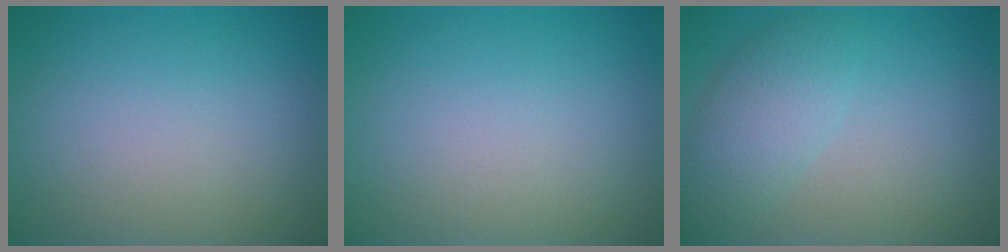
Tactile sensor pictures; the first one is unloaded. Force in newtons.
{"total": 0.0}
{"total": 3.6, "press": 3.6, "slide": 0.1}